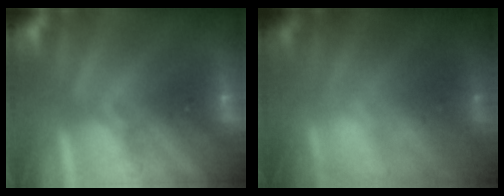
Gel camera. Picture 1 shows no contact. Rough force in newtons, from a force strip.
{"total": 9.1}